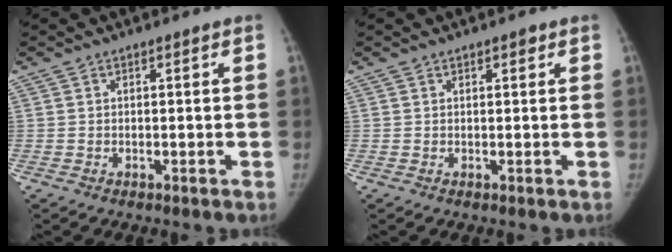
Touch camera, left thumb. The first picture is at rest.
{"total": 1.0, "force": [0.6, 0.5, 0.7], "torque": [-0.004, -0.001, 0.007]}